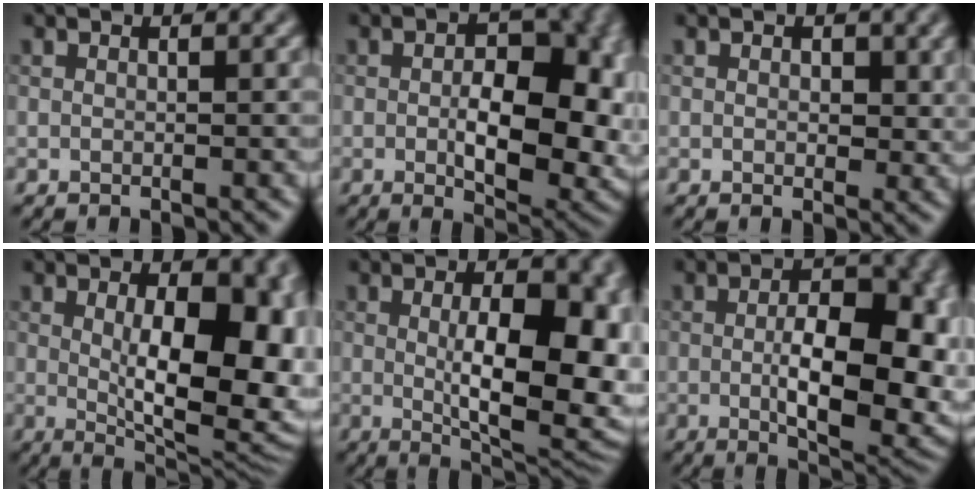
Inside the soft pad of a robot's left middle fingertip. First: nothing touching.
{"total": 11.2, "force": [-0.9, 6.1, 9.4], "torque": [-0.130, -0.017, 0.000]}
{"total": 1.5, "force": [0.5, 1.0, 1.0], "torque": [-0.013, -0.007, 0.009]}
{"total": 12.1, "force": [0.5, 5.4, 10.9], "torque": [-0.126, -0.006, 0.017]}
{"total": 11.3, "force": [-0.1, 4.5, 10.3], "torque": [-0.137, -0.010, 0.008]}
{"total": 10.8, "force": [-1.1, 4.9, 9.6], "torque": [-0.141, -0.012, -0.009]}